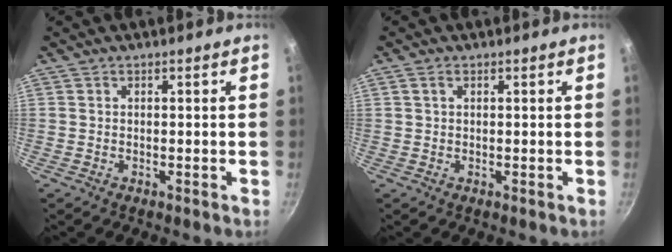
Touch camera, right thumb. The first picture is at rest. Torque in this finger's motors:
{"motor_torque": [0.16, -0.20, 0.06, 0.24, 0.03]}